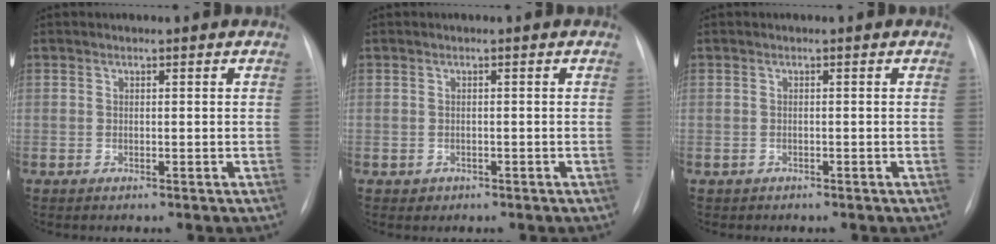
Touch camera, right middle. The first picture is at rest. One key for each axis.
{"total": 0.9, "fx": -0.5, "fy": 0.8, "fz": 0.0, "tx": -0.003, "ty": 0.002, "tz": -0.006}
{"total": 0.7, "fx": -0.4, "fy": 0.5, "fz": -0.1, "tx": -0.009, "ty": 0.003, "tz": -0.007}